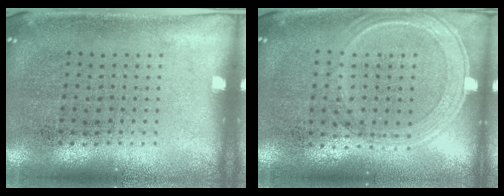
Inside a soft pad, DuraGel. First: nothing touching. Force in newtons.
{"total": 0.7, "press": 0.7, "slide": 0.2}